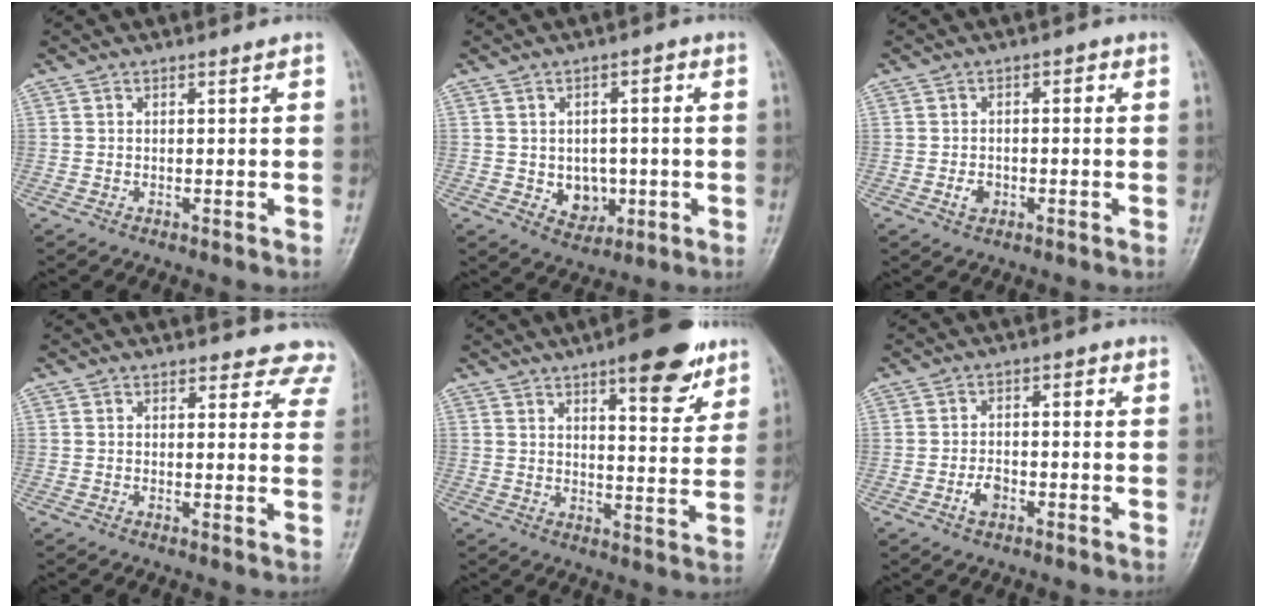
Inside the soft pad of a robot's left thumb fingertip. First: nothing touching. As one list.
[{"total": 6.9, "force": [-0.9, 5.5, 4.0], "torque": [-0.020, 0.004, -0.006]}, {"total": 3.6, "force": [-0.8, 2.7, 2.2], "torque": [-0.020, 0.013, -0.016]}, {"total": 8.2, "force": [7.5, 3.3, 0.3], "torque": [0.055, -0.034, 0.048]}, {"total": 12.8, "force": [7.9, 4.1, 9.1], "torque": [-0.089, -0.040, 0.105]}, {"total": 4.1, "force": [-1.6, 2.7, 2.7], "torque": [-0.035, 0.020, -0.031]}]